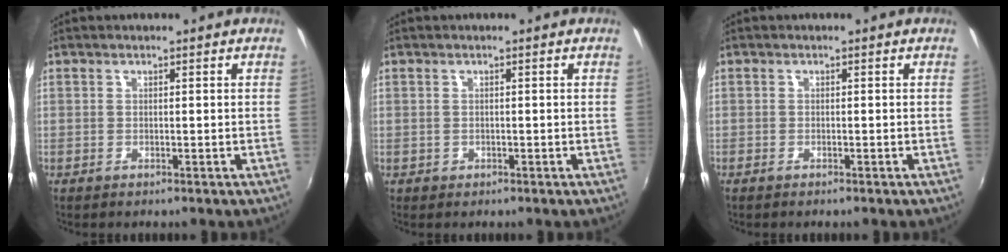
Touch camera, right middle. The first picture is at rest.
{"total": 0.8, "force": [-0.4, 0.7, 0.2], "torque": [-0.003, -0.003, -0.004]}
{"total": 1.1, "force": [-0.9, 0.2, 0.5], "torque": [-0.012, -0.004, -0.018]}